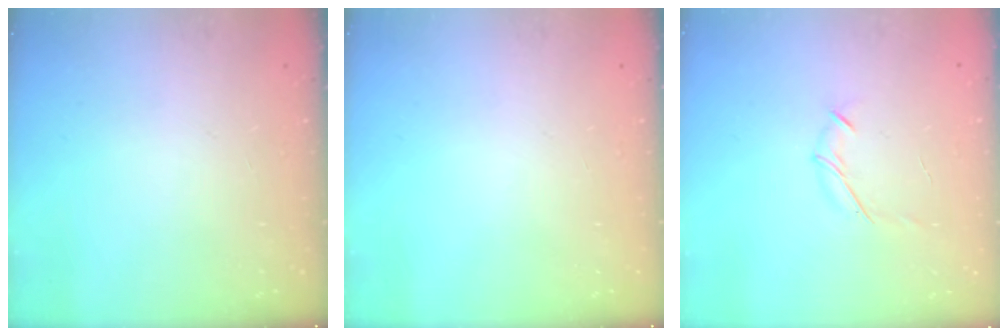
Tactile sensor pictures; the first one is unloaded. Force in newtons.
{"total": 0.0}
{"total": 5.3, "press": 5.1, "slide": 1.1}